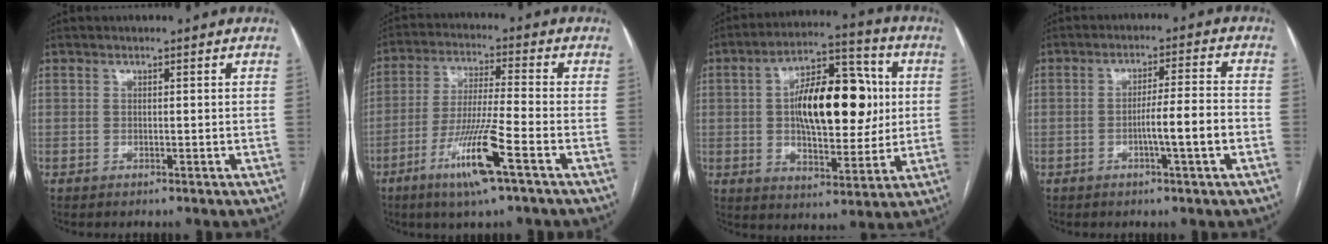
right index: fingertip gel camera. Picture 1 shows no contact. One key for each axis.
{"total": 11.3, "fx": -5.5, "fy": -0.3, "fz": 9.9, "tx": -0.194, "ty": -0.018, "tz": -0.106}
{"total": 17.0, "fx": 2.2, "fy": 7.3, "fz": 15.2, "tx": -0.246, "ty": 0.030, "tz": 0.036}
{"total": 6.9, "fx": -2.1, "fy": -0.3, "fz": 6.6, "tx": -0.104, "ty": 0.007, "tz": -0.034}